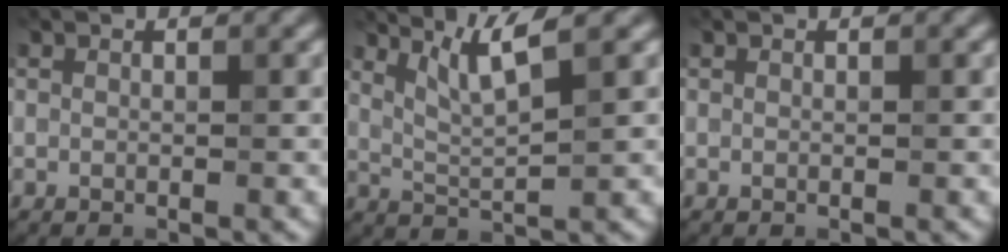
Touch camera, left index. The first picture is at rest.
{"total": 3.7, "force": [2.2, 0.5, 2.9], "torque": [-0.060, -0.001, 0.053]}
{"total": 0.0}